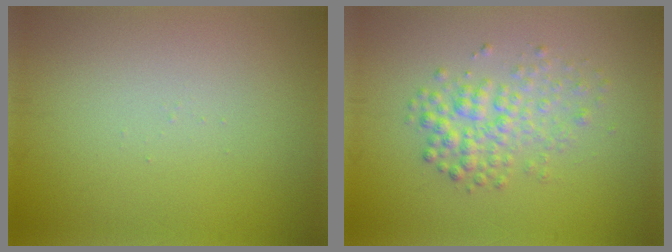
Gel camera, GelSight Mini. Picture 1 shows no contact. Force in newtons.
{"total": 3.2, "press": 3.2, "slide": 0.1}